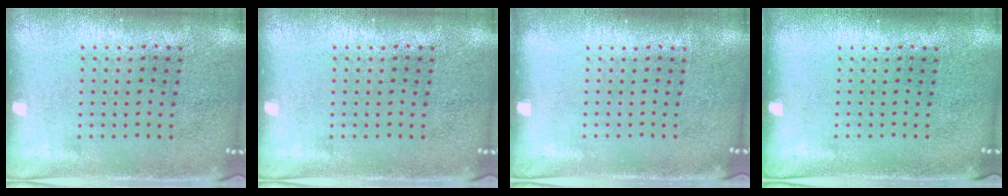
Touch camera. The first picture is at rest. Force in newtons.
{"total": 0.0}
{"total": 0.0}
{"total": 0.0}